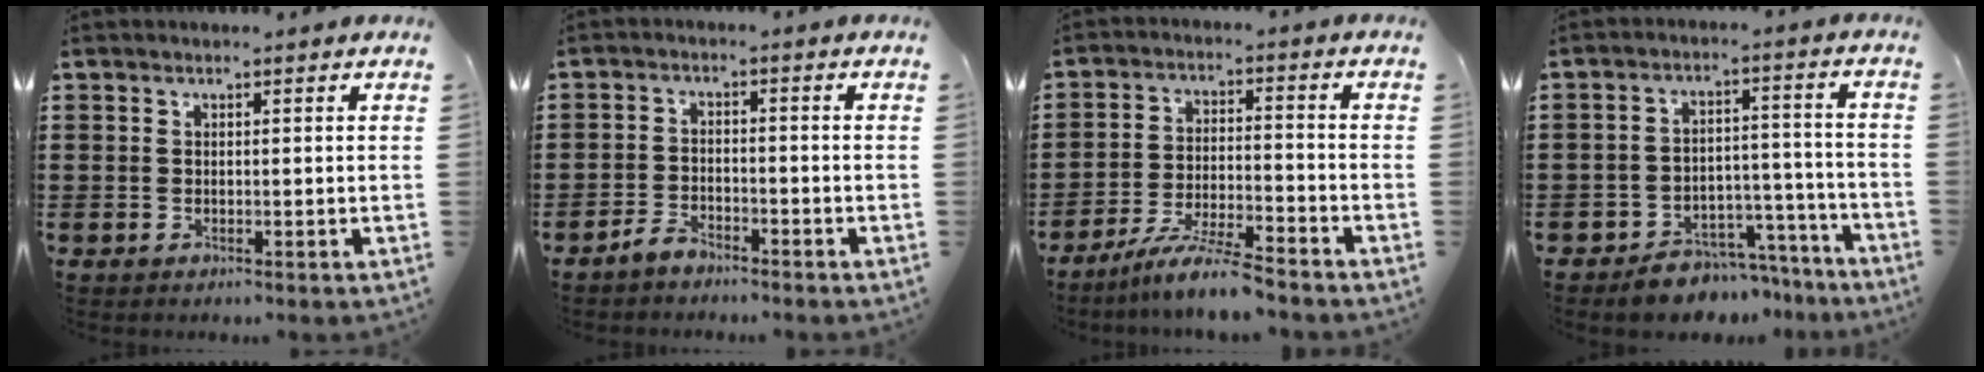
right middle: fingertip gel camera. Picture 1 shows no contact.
{"total": 2.8, "force": [-2.6, 0.7, 0.6], "torque": [-0.022, 0.005, -0.056]}
{"total": 7.4, "force": [-6.6, -0.2, 3.4], "torque": [-0.068, -0.010, -0.125]}
{"total": 5.9, "force": [-5.5, 1.9, 0.9], "torque": [-0.010, 0.026, -0.107]}